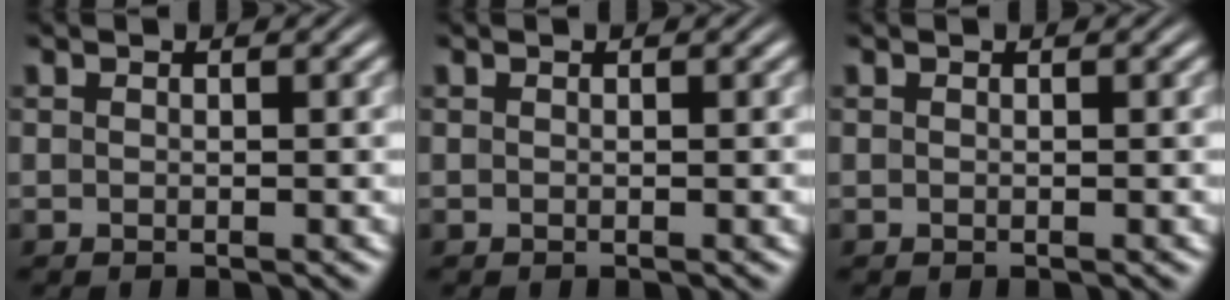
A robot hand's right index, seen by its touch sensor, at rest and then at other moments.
{"total": 0.0}
{"total": 0.0}